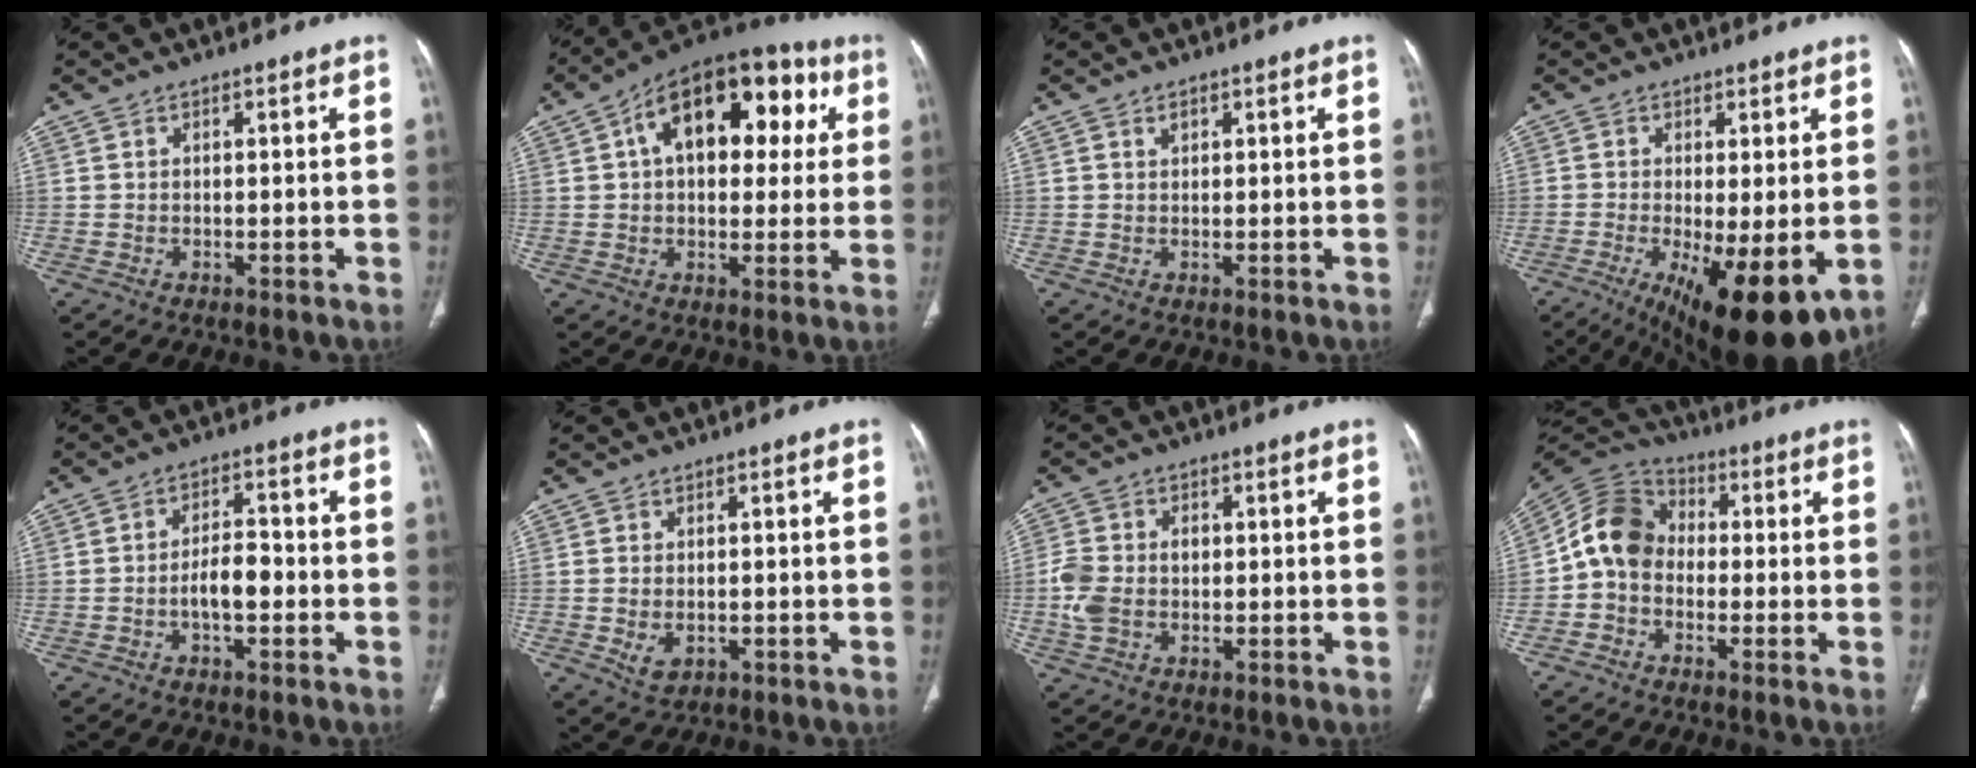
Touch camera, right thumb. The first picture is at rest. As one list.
[{"total": 21.6, "force": [6.1, 12.4, 16.5], "torque": [-0.205, 0.035, 0.083]}, {"total": 1.0, "force": [0.6, 0.6, 0.4], "torque": [-0.004, -0.004, 0.011]}, {"total": 15.2, "force": [-4.9, 4.8, 13.6], "torque": [-0.193, -0.026, -0.060]}, {"total": 5.6, "force": [-1.6, 2.7, 4.6], "torque": [-0.074, 0.022, -0.029]}, {"total": 3.5, "force": [-0.6, 2.4, 2.5], "torque": [-0.045, -0.003, 0.000]}, {"total": 6.9, "force": [-0.5, 5.1, 4.6], "torque": [-0.107, 0.015, -0.008]}, {"total": 10.1, "force": [-1.1, 8.1, 5.9], "torque": [-0.104, 0.033, -0.039]}]